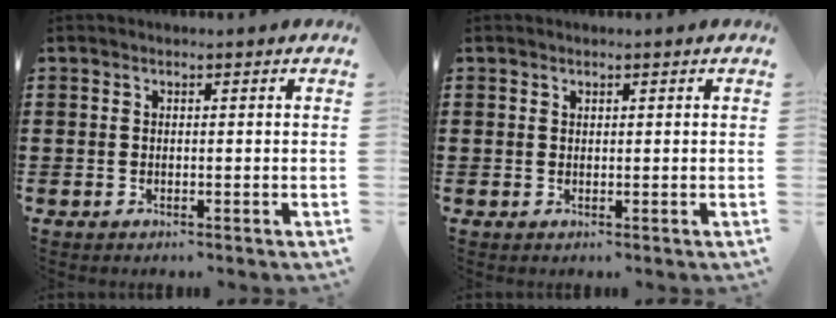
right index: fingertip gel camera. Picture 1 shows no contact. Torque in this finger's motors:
{"motor_torque": [-0.28, 0.26, -0.01, -0.01]}